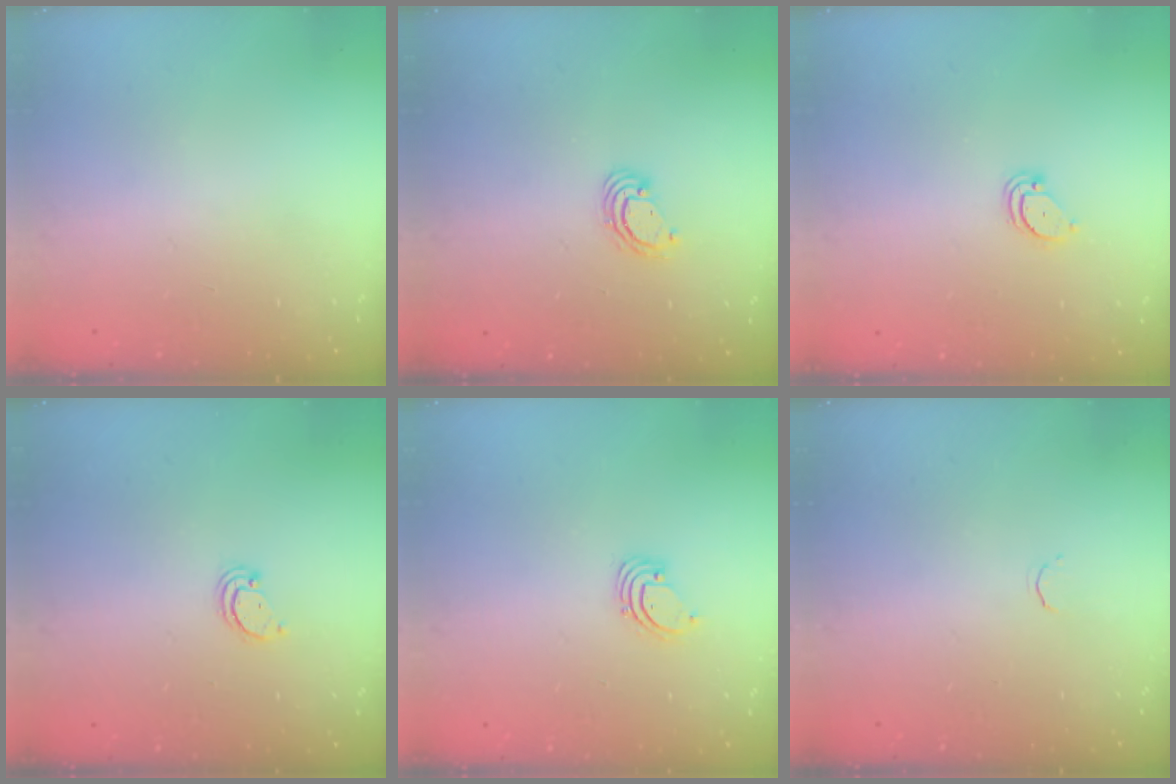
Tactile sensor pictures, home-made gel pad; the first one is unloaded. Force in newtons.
{"total": 3.8, "press": 3.8, "slide": 0.1}
{"total": 2.1, "press": 2.1, "slide": 0.1}
{"total": 2.2, "press": 2.2, "slide": 0.1}
{"total": 1.4, "press": 1.4, "slide": 0.1}
{"total": 1.7, "press": 1.6, "slide": 0.5}